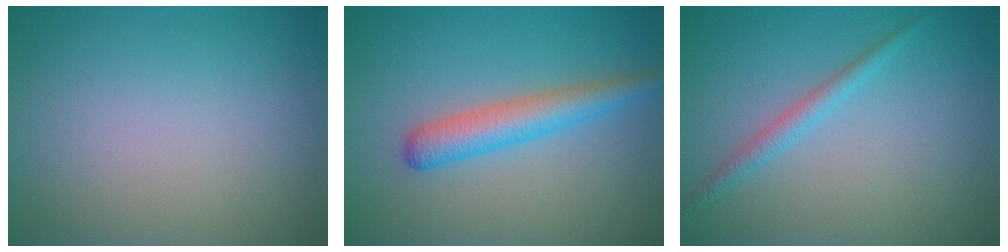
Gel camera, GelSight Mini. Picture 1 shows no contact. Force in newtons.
{"total": 3.3, "press": 3.3, "slide": 0.2}
{"total": 1.6, "press": 1.6, "slide": 0.1}